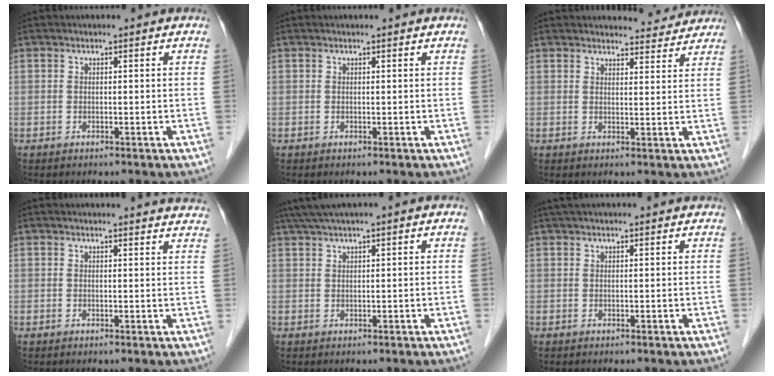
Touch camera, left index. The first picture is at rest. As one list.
[{"total": 0.6, "force": [0.5, 0.0, 0.3], "torque": [-0.006, 0.005, 0.009]}, {"total": 5.5, "force": [5.4, 1.1, 0.2], "torque": [0.003, -0.005, 0.054]}, {"total": 10.5, "force": [10.1, 0.6, 2.5], "torque": [-0.016, -0.015, 0.093]}, {"total": 4.5, "force": [3.4, -0.5, 2.9], "torque": [-0.057, 0.029, 0.065]}, {"total": 6.8, "force": [6.0, 0.7, 3.0], "torque": [-0.044, 0.039, 0.084]}]